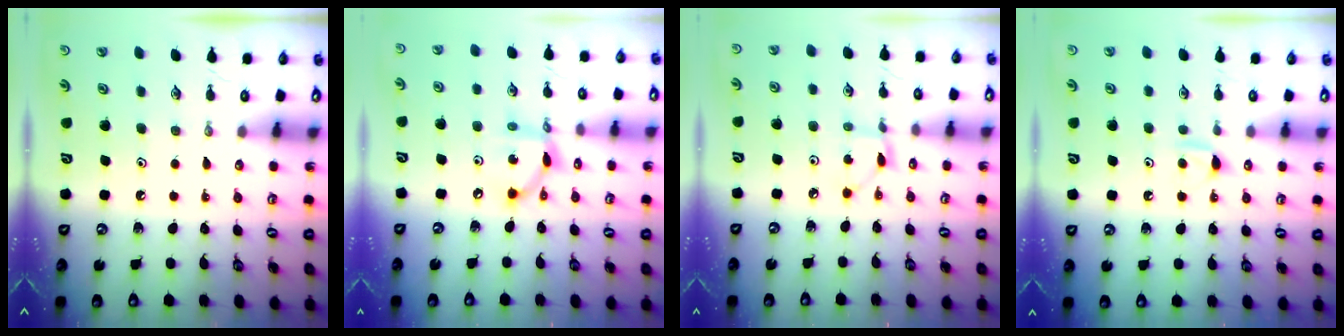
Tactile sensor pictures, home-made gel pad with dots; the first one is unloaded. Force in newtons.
{"total": 10.3, "press": 10.3, "slide": 0.5}
{"total": 2.9, "press": 2.9, "slide": 0.2}
{"total": 4.8, "press": 4.7, "slide": 0.7}